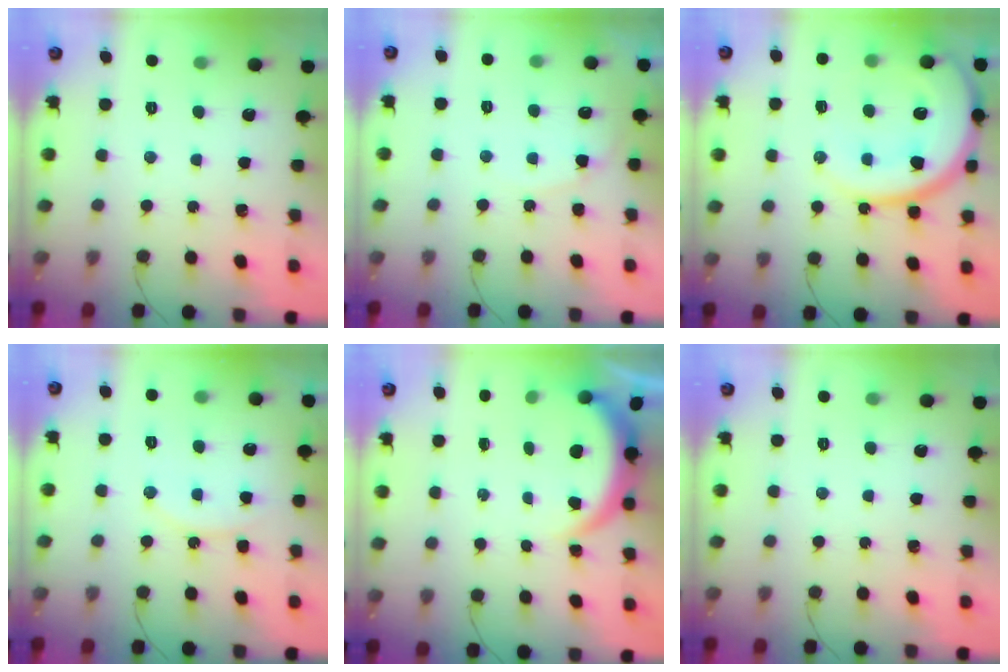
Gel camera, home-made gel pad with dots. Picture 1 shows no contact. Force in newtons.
{"total": 6.1, "press": 6.0, "slide": 0.7}
{"total": 18.4, "press": 18.1, "slide": 2.8}
{"total": 10.4, "press": 10.4, "slide": 0.8}
{"total": 4.0, "press": 4.0, "slide": 0.2}
{"total": 0.0}